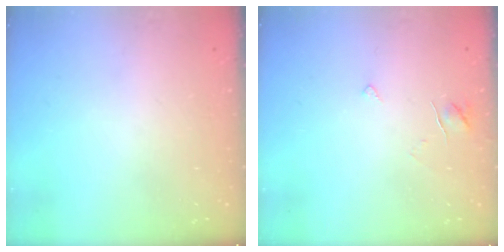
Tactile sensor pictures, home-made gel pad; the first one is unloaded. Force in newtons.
{"total": 3.4, "press": 3.4, "slide": 0.3}